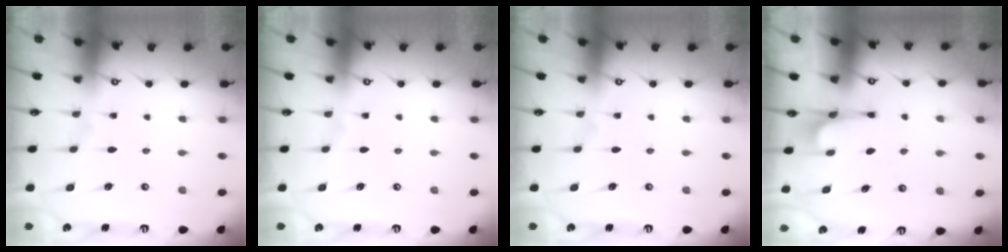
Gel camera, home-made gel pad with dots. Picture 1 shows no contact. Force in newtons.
{"total": 0.0}
{"total": 0.0}
{"total": 2.1, "press": 1.9, "slide": 0.8}